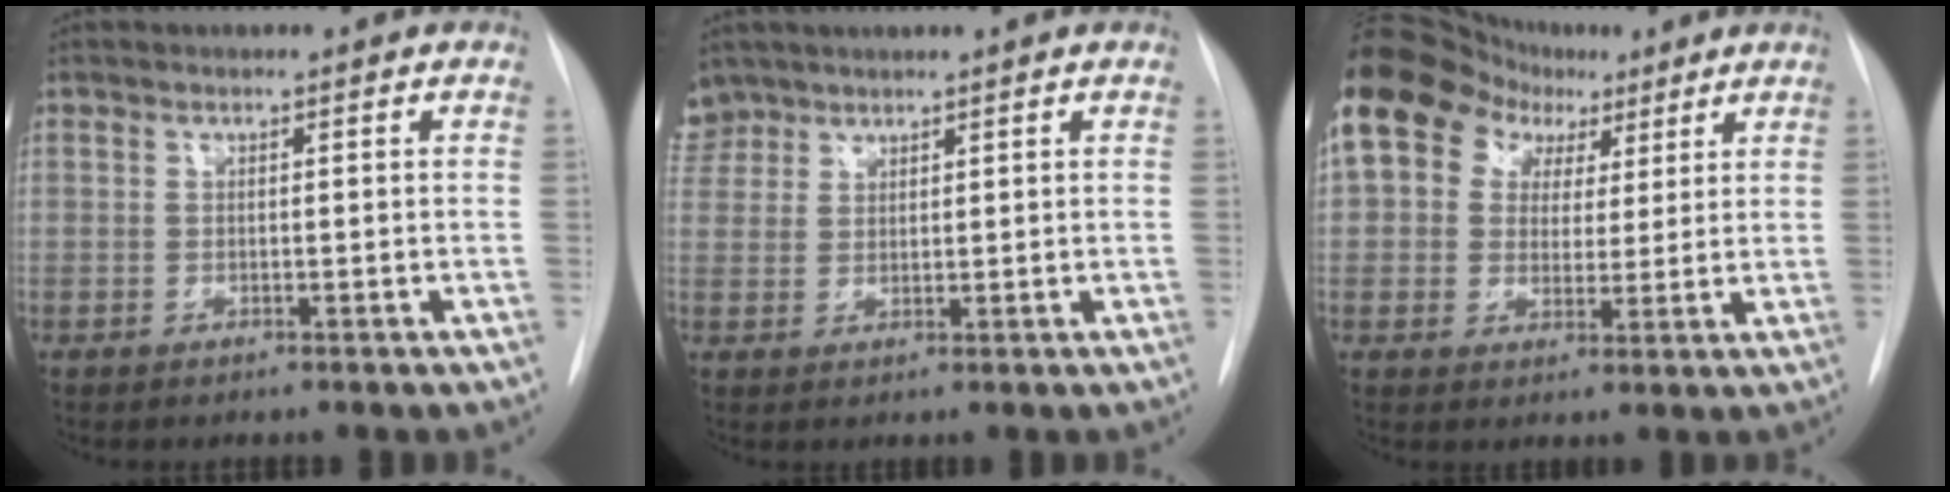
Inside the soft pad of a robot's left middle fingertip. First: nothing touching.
{"total": 3.8, "force": [3.2, 2.1, -0.3], "torque": [0.009, 0.009, 0.065]}
{"total": 13.6, "force": [7.1, 10.2, 5.6], "torque": [-0.093, 0.063, 0.121]}